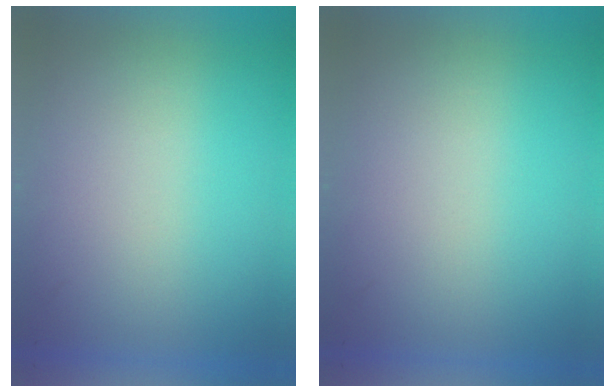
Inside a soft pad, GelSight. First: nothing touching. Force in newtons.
{"total": 0.0}